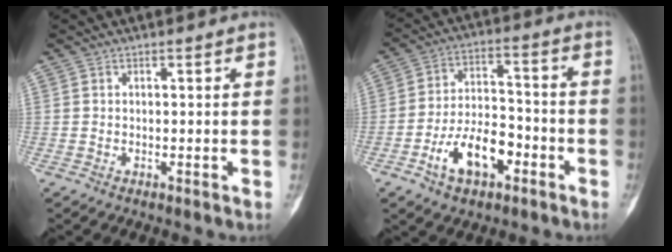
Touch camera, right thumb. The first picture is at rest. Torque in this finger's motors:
{"motor_torque": [1.66, 1.55, 0.90, -0.82, 0.10]}